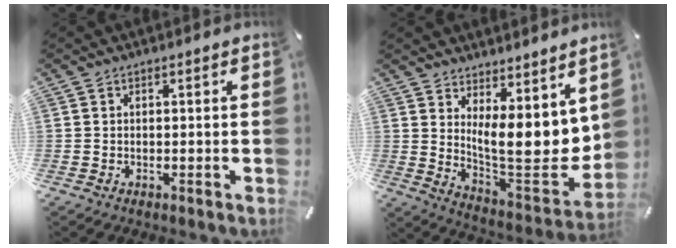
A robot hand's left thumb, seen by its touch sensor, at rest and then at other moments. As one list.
[{"total": 12.2, "force": [4.7, 4.9, 10.1], "torque": [-0.146, -0.063, 0.093]}]